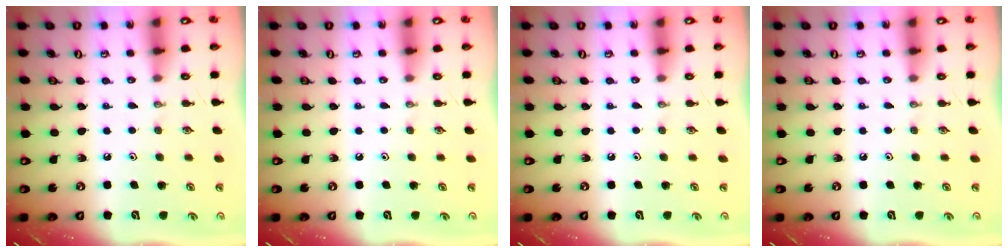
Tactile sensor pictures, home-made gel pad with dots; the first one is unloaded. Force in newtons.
{"total": 0.0}
{"total": 0.0}
{"total": 0.0}